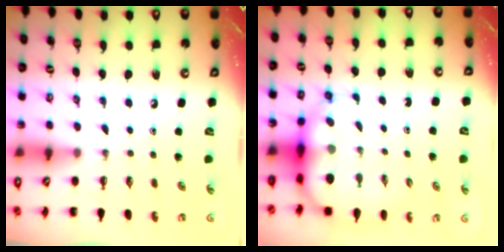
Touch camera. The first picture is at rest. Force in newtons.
{"total": 7.9, "press": 7.5, "slide": 2.2}